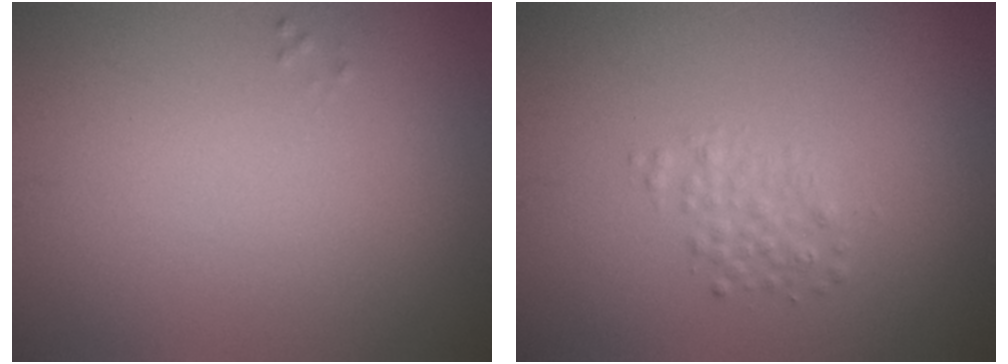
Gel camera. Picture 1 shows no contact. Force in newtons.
{"total": 1.5, "press": 1.5, "slide": 0.0}